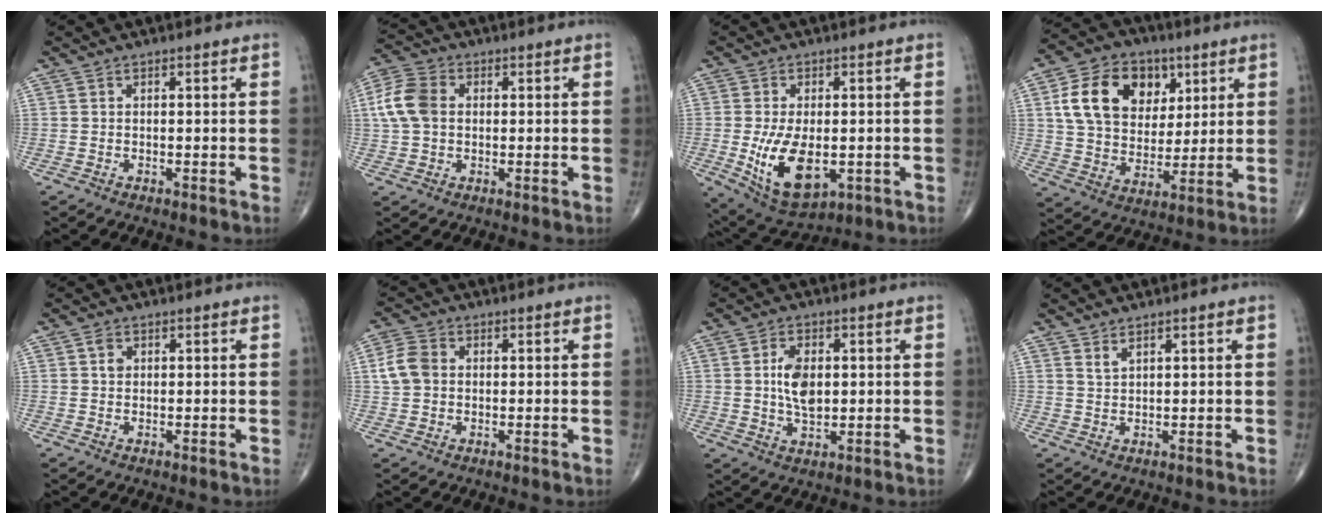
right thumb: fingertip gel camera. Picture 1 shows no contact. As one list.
[{"total": 8.3, "force": [0.9, 6.1, 5.6], "torque": [-0.119, 0.018, 0.013]}, {"total": 12.6, "force": [-2.3, 6.7, 10.4], "torque": [-0.178, -0.014, -0.021]}, {"total": 17.4, "force": [6.0, 12.7, 10.2], "torque": [-0.148, -0.008, 0.106]}, {"total": 2.0, "force": [0.6, 1.5, 1.2], "torque": [-0.017, 0.001, 0.010]}, {"total": 5.5, "force": [0.5, 4.3, 3.4], "torque": [-0.066, 0.012, 0.006]}, {"total": 7.1, "force": [0.9, 4.2, 5.7], "torque": [-0.094, -0.006, 0.016]}, {"total": 1.6, "force": [1.3, 0.4, 0.9], "torque": [-0.016, -0.009, 0.027]}]